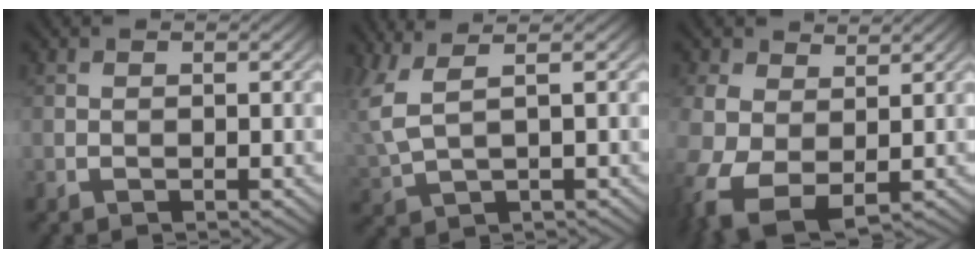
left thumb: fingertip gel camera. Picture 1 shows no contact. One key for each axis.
{"total": 4.4, "fx": 2.5, "fy": 1.1, "fz": 3.5, "tx": -0.093, "ty": 0.009, "tz": 0.057}
{"total": 8.0, "fx": -1.2, "fy": 5.5, "fz": 5.8, "tx": -0.176, "ty": -0.015, "tz": -0.024}